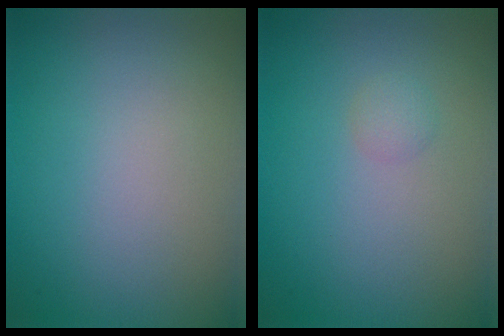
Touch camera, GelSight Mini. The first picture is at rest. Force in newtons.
{"total": 0.8, "press": 0.8, "slide": 0.1}